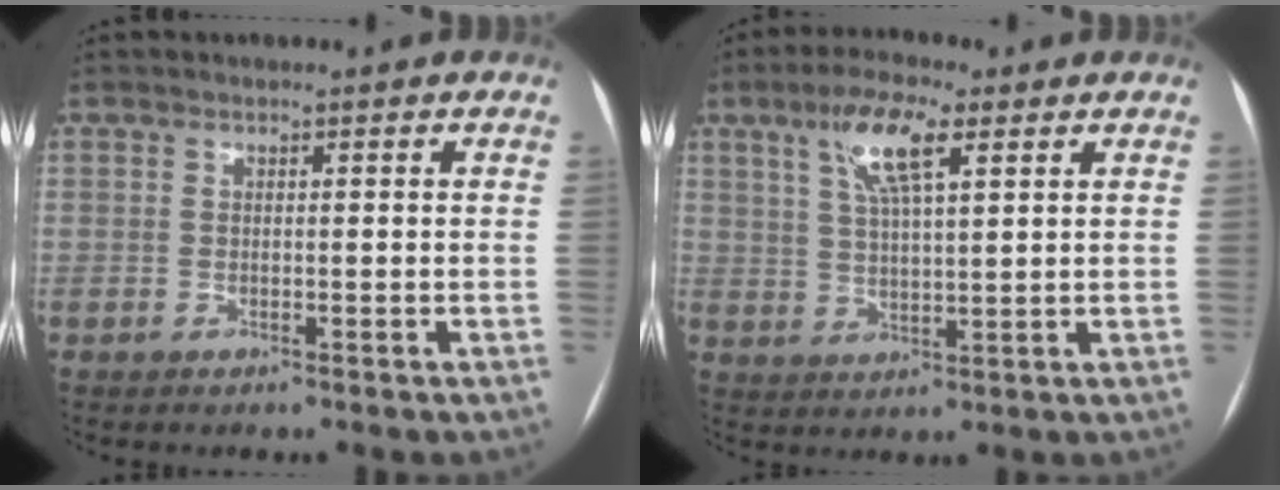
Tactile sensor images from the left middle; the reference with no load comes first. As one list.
[{"total": 8.3, "force": [4.1, 1.7, 7.0], "torque": [-0.138, 0.012, 0.076]}]